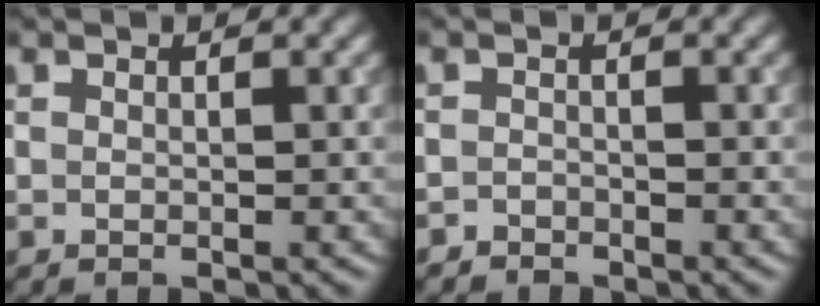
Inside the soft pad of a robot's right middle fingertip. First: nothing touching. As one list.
[{"total": 1.2, "force": [-1.1, 0.4, 0.0], "torque": [0.004, 0.000, -0.022]}]